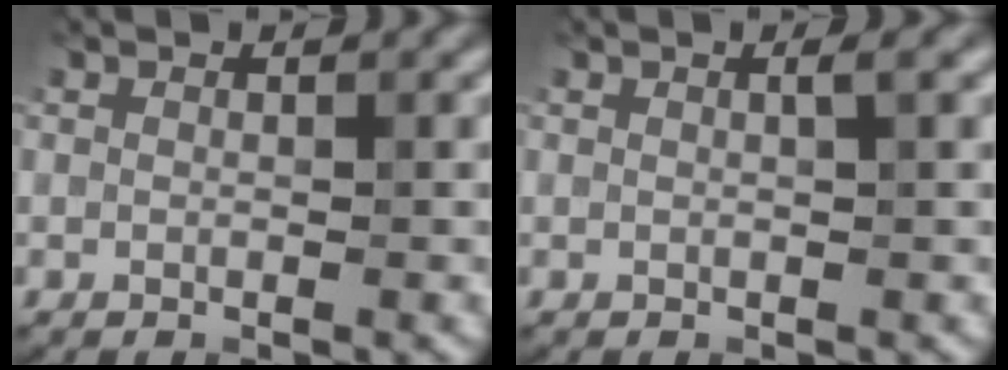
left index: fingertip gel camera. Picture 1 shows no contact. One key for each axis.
{"total": 1.2, "fx": 0.3, "fy": 0.3, "fz": 1.1, "tx": -0.012, "ty": 0.006, "tz": 0.002}